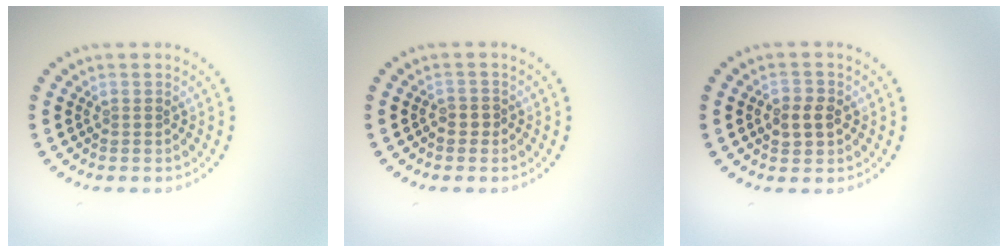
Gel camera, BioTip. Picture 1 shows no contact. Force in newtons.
{"total": 0.7, "press": 0.6, "slide": 0.4}
{"total": 2.4, "press": 2.4, "slide": 0.3}